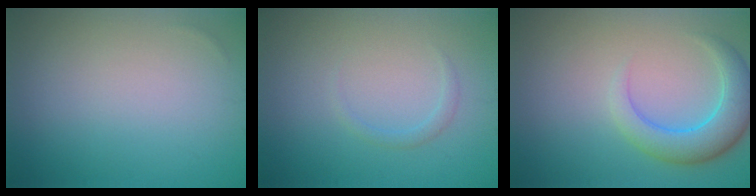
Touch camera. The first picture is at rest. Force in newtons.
{"total": 0.9, "press": 0.9, "slide": 0.1}
{"total": 4.6, "press": 4.6, "slide": 0.2}